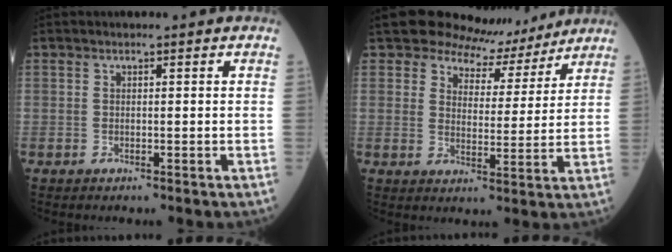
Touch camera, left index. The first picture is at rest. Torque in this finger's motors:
{"motor_torque": [1.07, -1.07, 0.41, 0.08]}